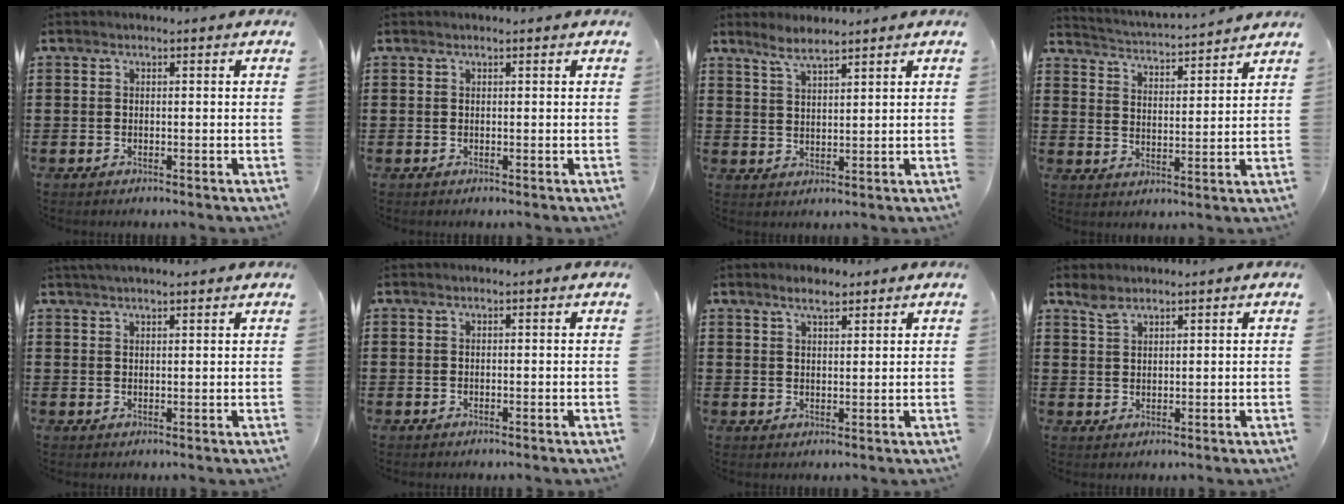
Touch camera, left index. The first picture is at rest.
{"total": 0.0}
{"total": 3.4, "force": [2.9, 0.4, 1.8], "torque": [-0.041, 0.000, 0.052]}
{"total": 3.1, "force": [3.0, -0.5, -0.1], "torque": [-0.019, -0.032, 0.045]}
{"total": 1.9, "force": [1.7, 0.0, 0.9], "torque": [-0.020, 0.003, 0.033]}
{"total": 0.0}
{"total": 3.1, "force": [2.4, 0.7, 1.7], "torque": [-0.038, 0.005, 0.045]}
{"total": 2.2, "force": [1.9, 0.8, 0.8], "torque": [-0.020, -0.001, 0.037]}